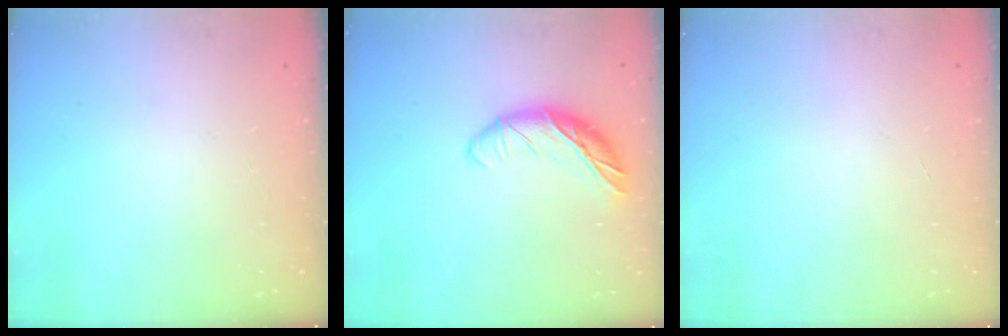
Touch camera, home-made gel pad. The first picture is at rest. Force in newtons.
{"total": 12.9, "press": 12.9, "slide": 0.5}
{"total": 0.0}